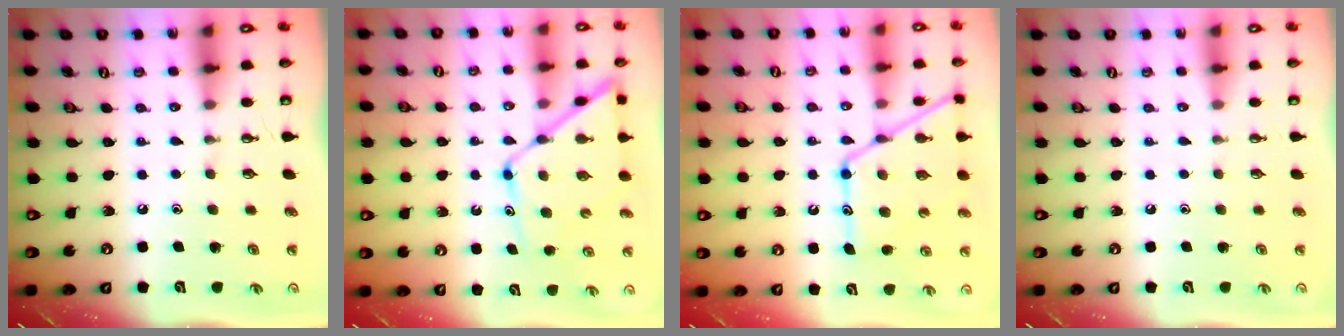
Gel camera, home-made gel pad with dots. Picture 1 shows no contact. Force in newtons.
{"total": 12.3, "press": 12.2, "slide": 1.0}
{"total": 15.7, "press": 15.6, "slide": 1.4}
{"total": 0.0}